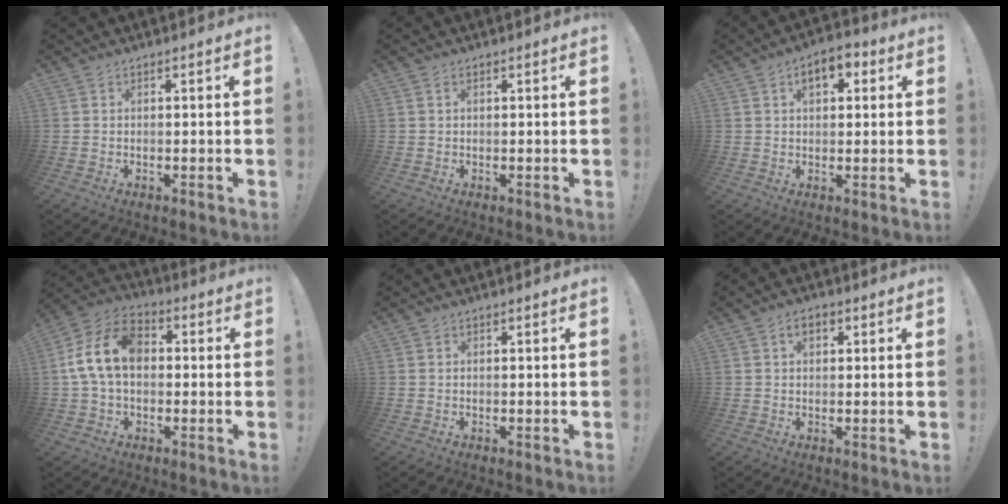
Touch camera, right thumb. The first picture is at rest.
{"total": 0.5, "force": [0.3, 0.4, 0.3], "torque": [-0.007, 0.003, 0.005]}
{"total": 6.2, "force": [2.4, 3.7, 4.4], "torque": [-0.055, 0.001, 0.037]}
{"total": 14.2, "force": [1.0, 9.7, 10.4], "torque": [-0.200, 0.017, 0.018]}
{"total": 0.0}
{"total": 3.3, "force": [1.0, 2.0, 2.4], "torque": [-0.041, 0.005, 0.016]}